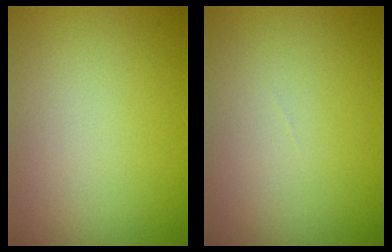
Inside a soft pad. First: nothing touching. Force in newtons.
{"total": 0.0}